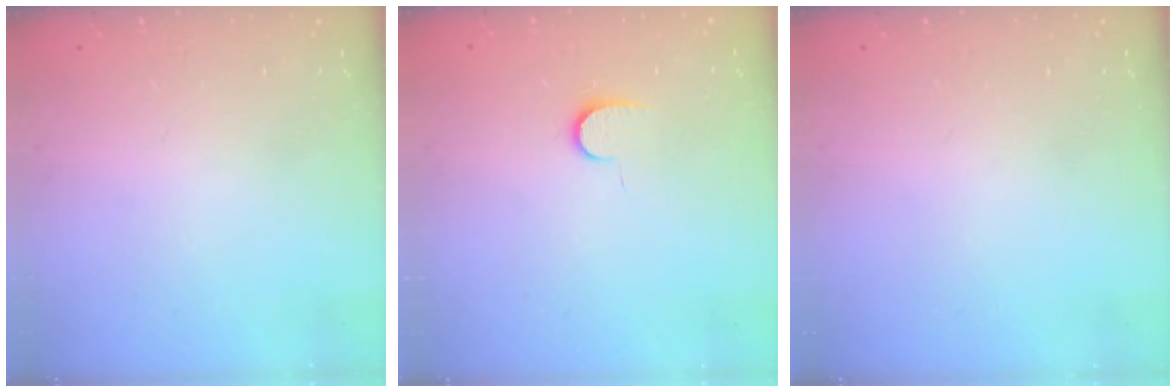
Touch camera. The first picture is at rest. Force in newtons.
{"total": 6.2, "press": 6.1, "slide": 0.7}
{"total": 0.0}